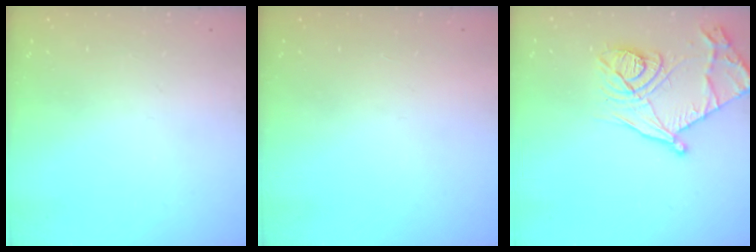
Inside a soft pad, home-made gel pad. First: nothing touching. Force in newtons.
{"total": 1.5, "press": 1.5, "slide": 0.1}
{"total": 17.1, "press": 17.1, "slide": 1.2}